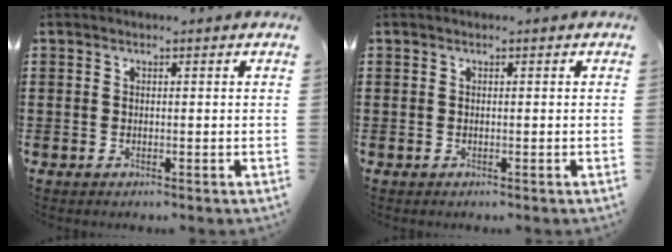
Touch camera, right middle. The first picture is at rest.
{"total": 0.0}